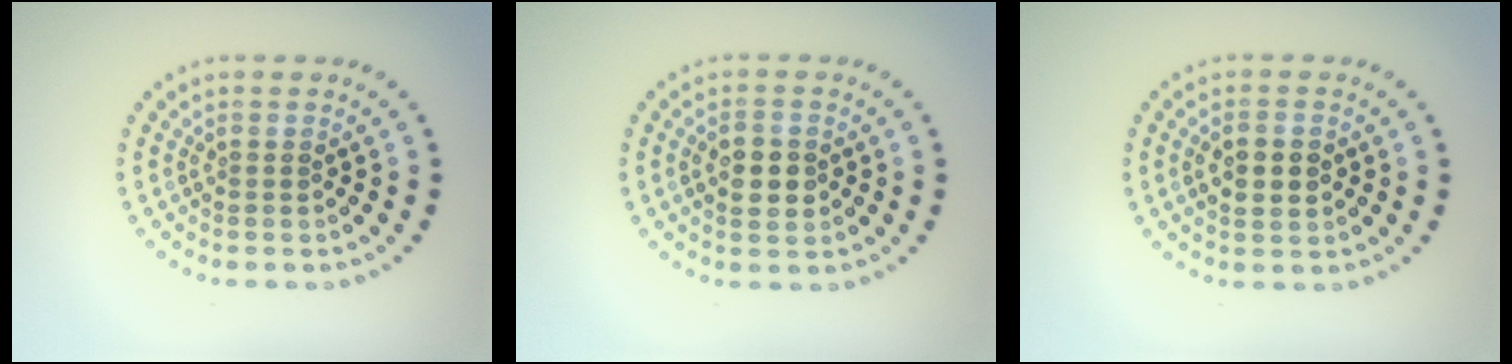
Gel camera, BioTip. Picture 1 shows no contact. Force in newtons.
{"total": 2.9, "press": 2.9, "slide": 0.1}
{"total": 2.4, "press": 2.4, "slide": 0.1}